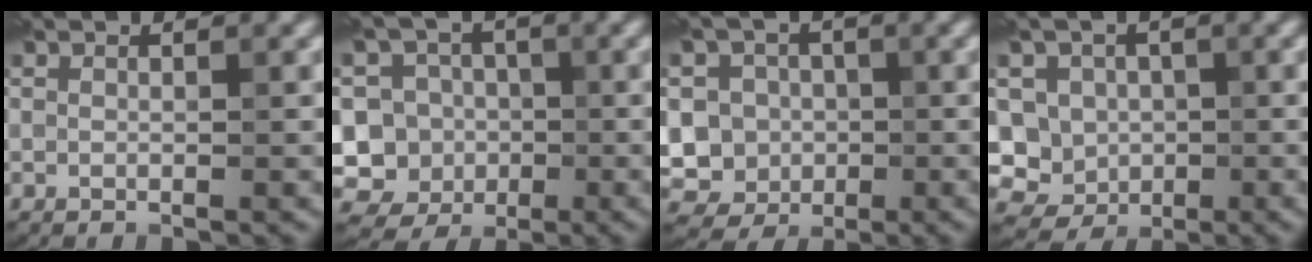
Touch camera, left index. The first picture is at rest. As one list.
[{"total": 9.5, "force": [-2.0, 9.0, 2.4], "torque": [-0.047, 0.025, -0.064]}, {"total": 9.0, "force": [-0.7, 8.5, 2.9], "torque": [-0.062, 0.022, -0.046]}, {"total": 7.6, "force": [0.1, 7.2, 2.4], "torque": [-0.038, 0.028, -0.033]}]